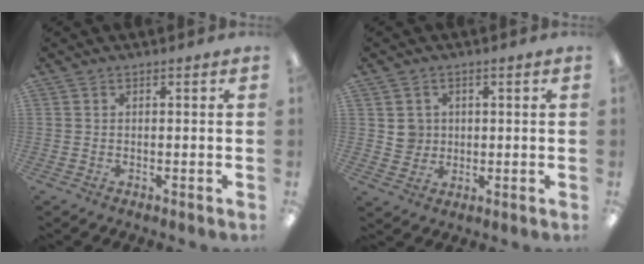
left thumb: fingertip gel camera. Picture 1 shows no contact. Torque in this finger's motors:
{"motor_torque": [-0.01, 0.05, 0.04, -0.07, 0.01]}